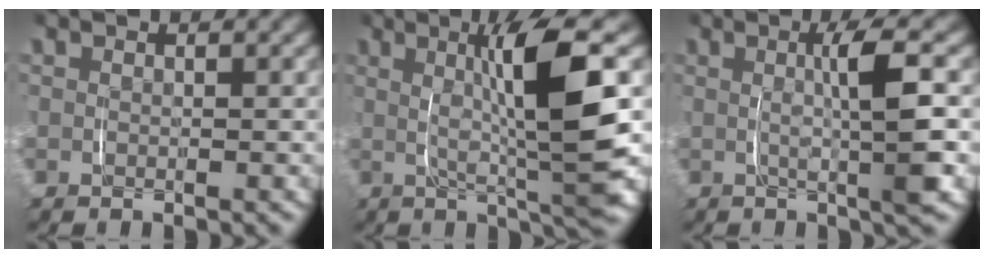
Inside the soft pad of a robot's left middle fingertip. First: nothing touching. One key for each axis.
{"total": 8.9, "fx": 1.2, "fy": 1.3, "fz": 8.7, "tx": -0.141, "ty": 0.003, "tz": 0.017}
{"total": 4.7, "fx": 0.3, "fy": 0.4, "fz": 4.7, "tx": -0.074, "ty": 0.007, "tz": 0.003}